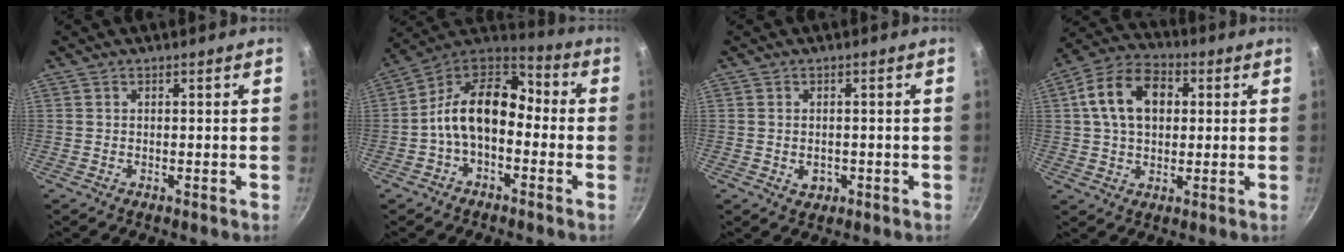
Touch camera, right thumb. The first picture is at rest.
{"total": 14.7, "force": [-2.1, 9.6, 11.0], "torque": [-0.167, 0.054, -0.060]}
{"total": 2.5, "force": [-0.6, 2.0, 1.4], "torque": [-0.020, 0.001, -0.005]}
{"total": 13.3, "force": [2.7, 9.2, 9.2], "torque": [-0.139, 0.018, 0.032]}